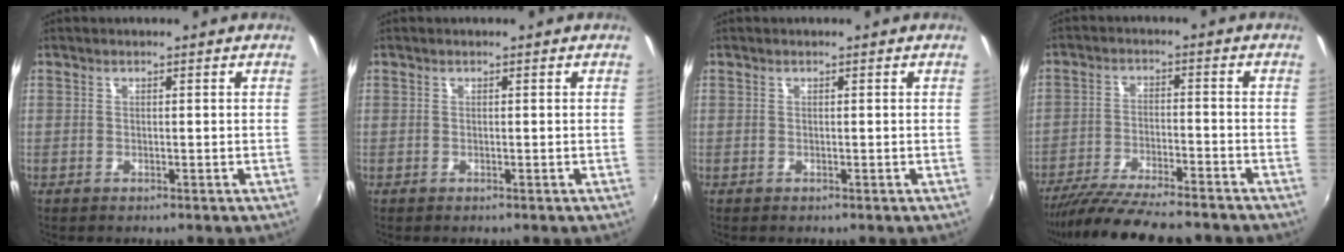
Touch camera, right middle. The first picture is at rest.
{"total": 0.0}
{"total": 0.0}
{"total": 15.9, "force": [-13.8, 2.4, 7.5], "torque": [-0.151, -0.036, -0.221]}